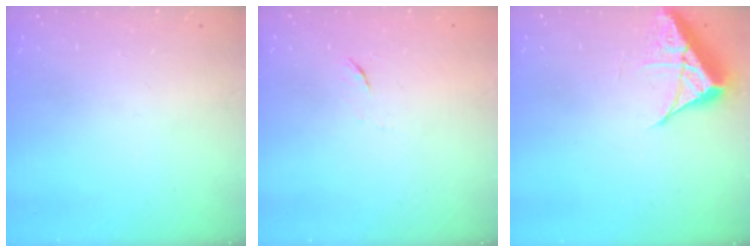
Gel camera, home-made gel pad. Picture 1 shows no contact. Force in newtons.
{"total": 4.5, "press": 4.5, "slide": 0.7}
{"total": 6.9, "press": 6.8, "slide": 0.6}